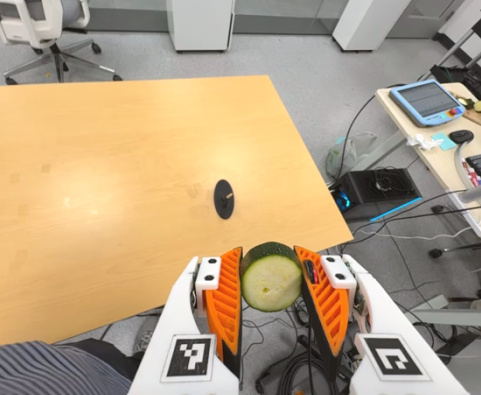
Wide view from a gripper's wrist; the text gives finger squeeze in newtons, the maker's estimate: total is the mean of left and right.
{"total": 9.9, "left": 9.3, "right": 10.4}